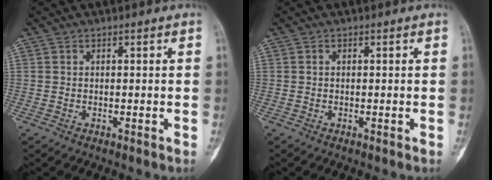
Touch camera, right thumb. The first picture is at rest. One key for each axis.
{"total": 0.0}